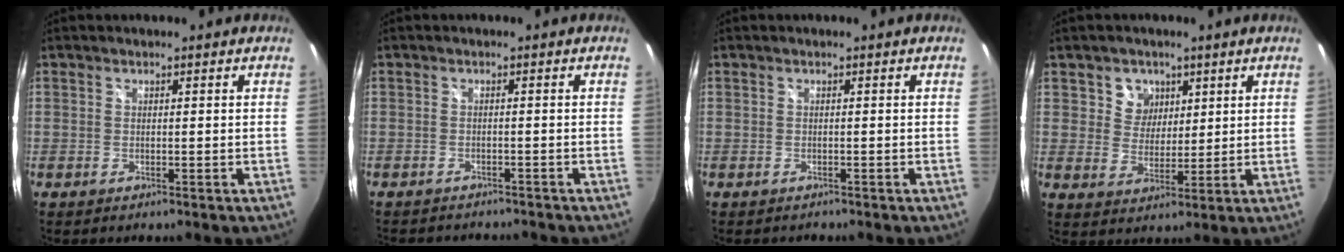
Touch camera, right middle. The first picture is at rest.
{"total": 5.5, "force": [-5.1, 1.3, 1.6], "torque": [-0.040, -0.015, -0.072]}
{"total": 0.5, "force": [-0.5, 0.0, 0.0], "torque": [0.000, -0.002, -0.009]}
{"total": 5.6, "force": [2.6, 4.7, 1.3], "torque": [-0.020, 0.010, 0.052]}